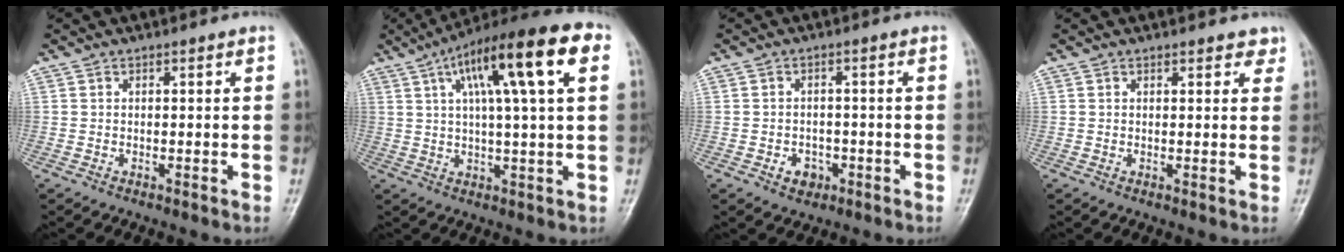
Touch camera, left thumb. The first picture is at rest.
{"total": 17.9, "force": [6.5, 3.8, 16.2], "torque": [-0.251, 0.025, 0.094]}
{"total": 3.3, "force": [-1.6, 2.6, 1.3], "torque": [-0.004, 0.011, -0.019]}
{"total": 2.4, "force": [1.8, 1.2, 1.1], "torque": [0.007, -0.007, 0.016]}